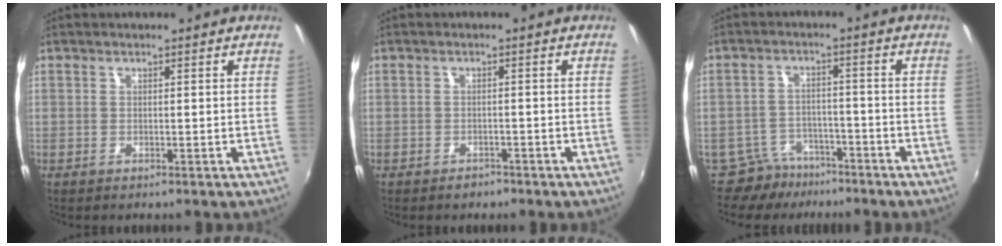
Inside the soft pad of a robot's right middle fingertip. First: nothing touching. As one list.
[{"total": 1.7, "force": [-1.3, 1.1, 0.2], "torque": [-0.007, 0.000, -0.020]}, {"total": 6.3, "force": [-5.1, 3.6, 0.1], "torque": [-0.011, 0.016, -0.081]}]